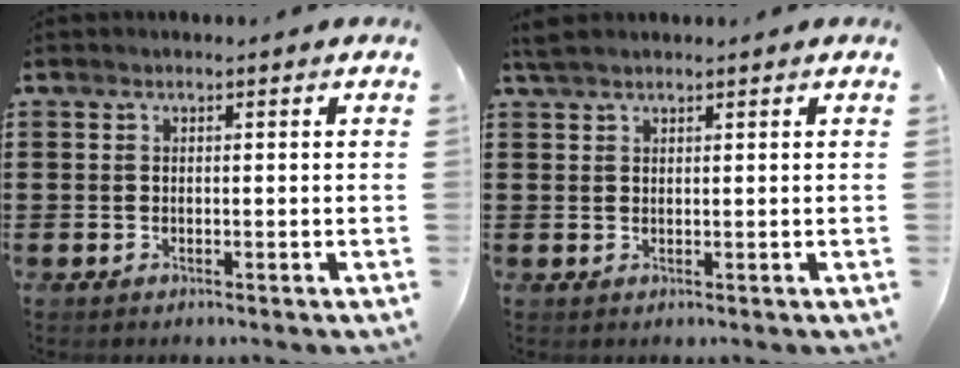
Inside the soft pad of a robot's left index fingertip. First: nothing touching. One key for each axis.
{"total": 1.7, "fx": 1.4, "fy": 0.3, "fz": 0.8, "tx": -0.018, "ty": 0.002, "tz": 0.028}